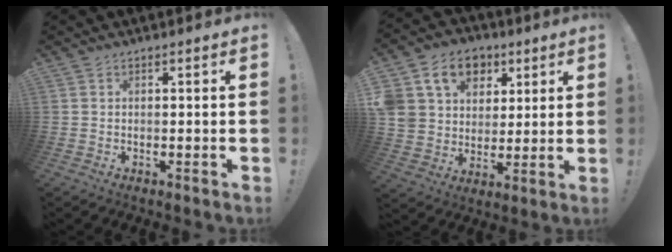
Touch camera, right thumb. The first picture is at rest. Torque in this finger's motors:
{"motor_torque": [1.57, 2.29, 0.49, -0.01, 0.07]}